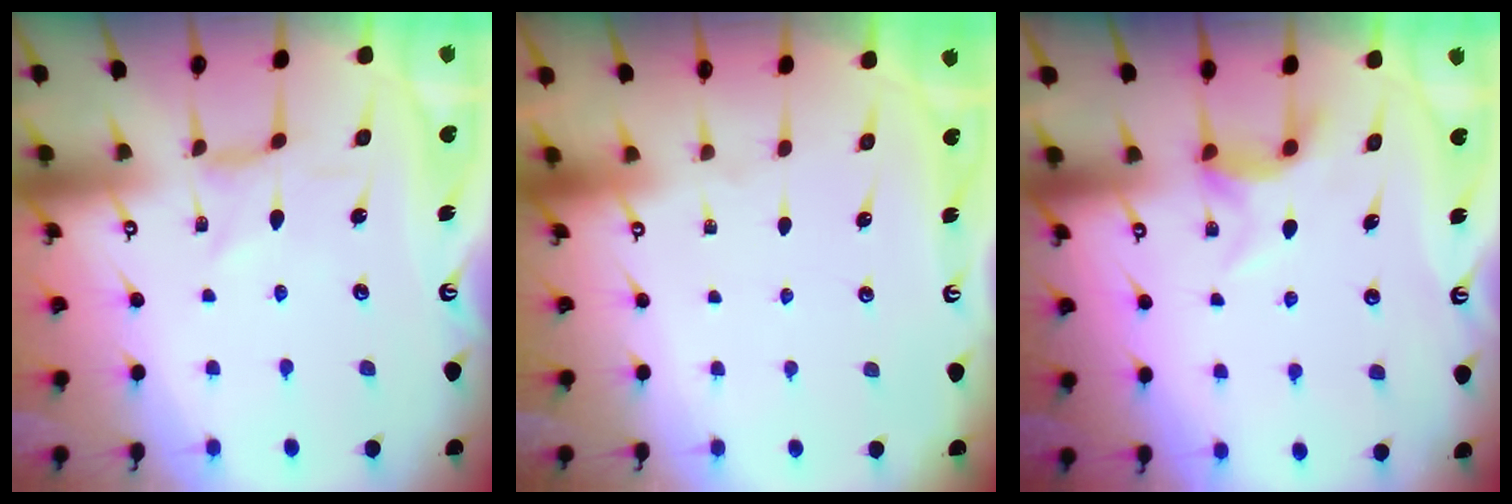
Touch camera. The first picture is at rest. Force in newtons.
{"total": 0.0}
{"total": 5.9, "press": 5.9, "slide": 0.4}